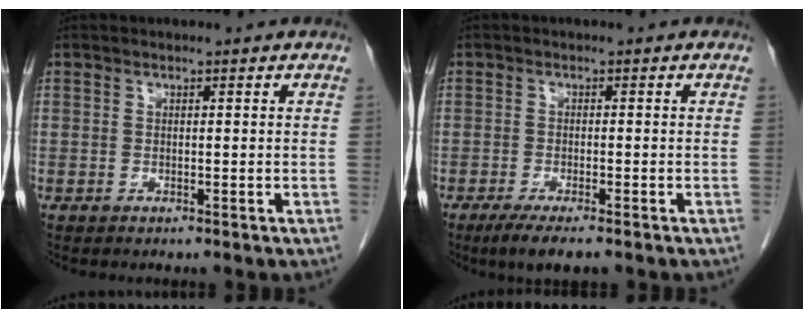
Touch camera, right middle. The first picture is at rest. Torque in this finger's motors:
{"motor_torque": [0.75, -0.64, 0.05, 0.05]}